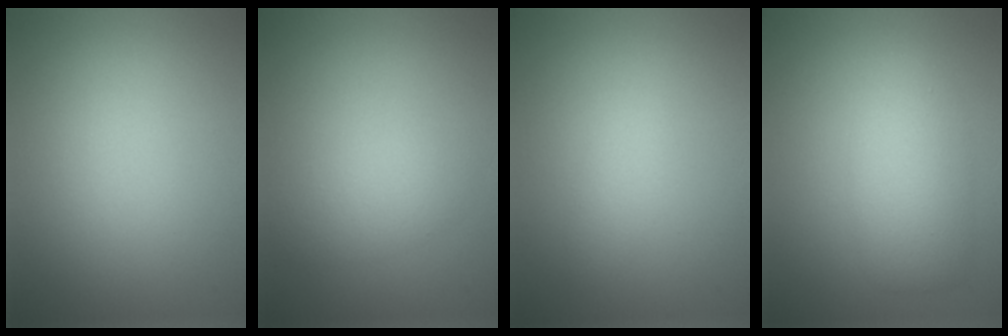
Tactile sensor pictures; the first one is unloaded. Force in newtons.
{"total": 2.4, "press": 2.4, "slide": 0.1}
{"total": 1.3, "press": 1.3, "slide": 0.1}
{"total": 4.3, "press": 4.3, "slide": 0.1}